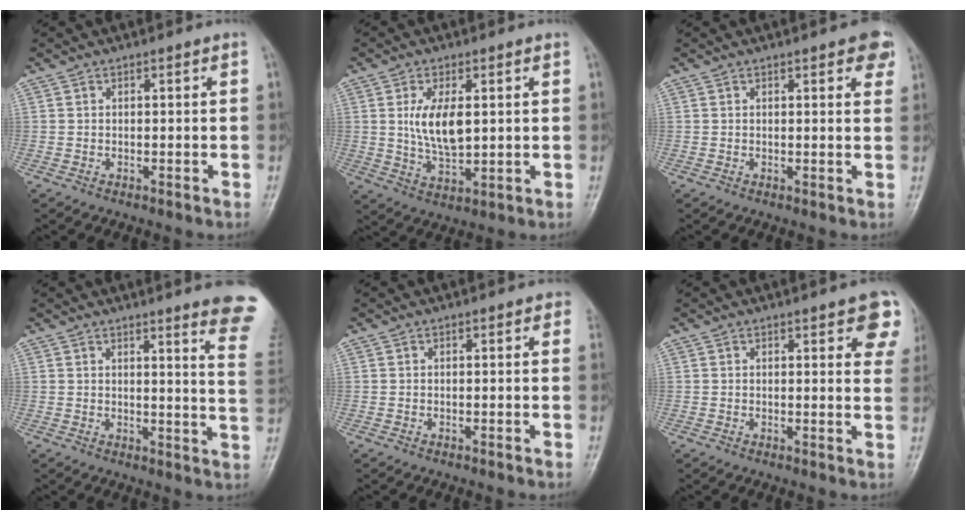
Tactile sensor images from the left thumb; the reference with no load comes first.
{"total": 8.2, "force": [1.5, 3.9, 7.1], "torque": [-0.126, -0.017, 0.034]}
{"total": 4.3, "force": [2.4, 1.5, 3.3], "torque": [-0.022, -0.006, 0.022]}
{"total": 12.1, "force": [9.7, 0.3, 7.2], "torque": [-0.066, -0.076, 0.093]}
{"total": 0.9, "force": [0.4, 0.5, 0.6], "torque": [0.004, 0.001, -0.001]}
{"total": 7.8, "force": [4.3, 2.7, 6.0], "torque": [-0.039, -0.014, 0.044]}